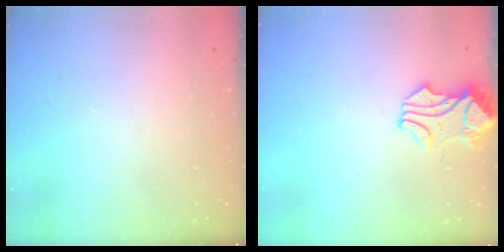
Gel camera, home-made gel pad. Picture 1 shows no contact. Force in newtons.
{"total": 1.6, "press": 1.4, "slide": 0.8}